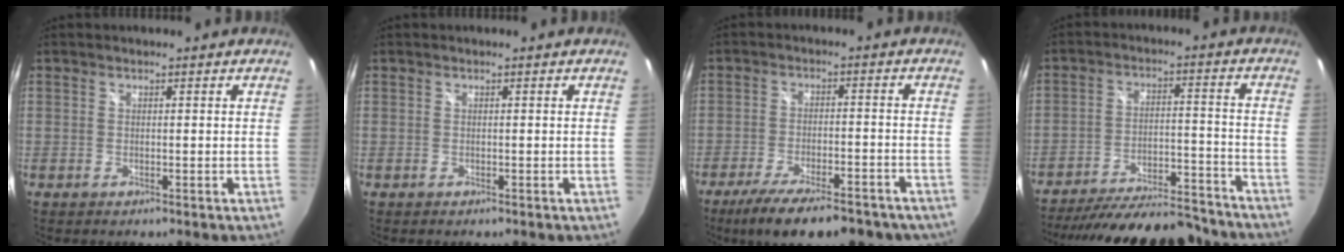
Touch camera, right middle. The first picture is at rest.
{"total": 0.0}
{"total": 18.6, "force": [-14.4, 5.8, 10.2], "torque": [-0.184, -0.036, -0.201]}
{"total": 25.2, "force": [-22.2, 6.1, 10.2], "torque": [-0.189, -0.007, -0.296]}